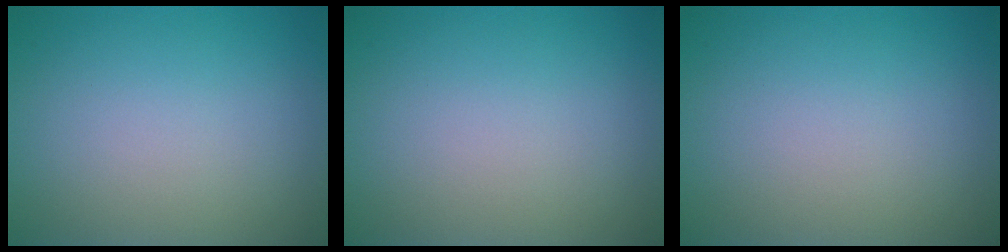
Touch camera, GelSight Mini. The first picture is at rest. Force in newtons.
{"total": 0.0}
{"total": 0.0}